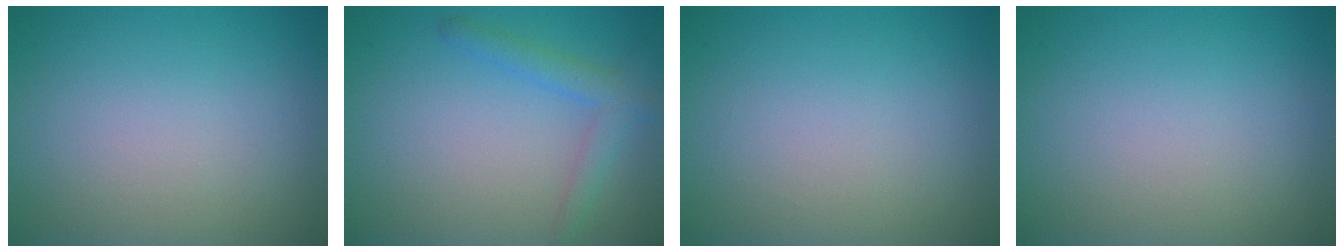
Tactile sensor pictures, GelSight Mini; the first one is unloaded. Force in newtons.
{"total": 2.4, "press": 2.4, "slide": 0.1}
{"total": 0.0}
{"total": 0.0}